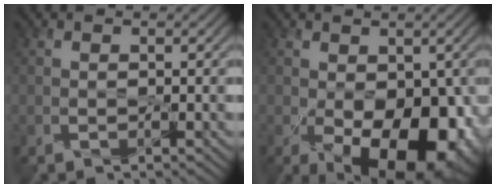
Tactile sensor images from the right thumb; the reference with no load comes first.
{"total": 13.9, "force": [-4.1, 7.9, 10.6], "torque": [-0.148, -0.057, -0.036]}